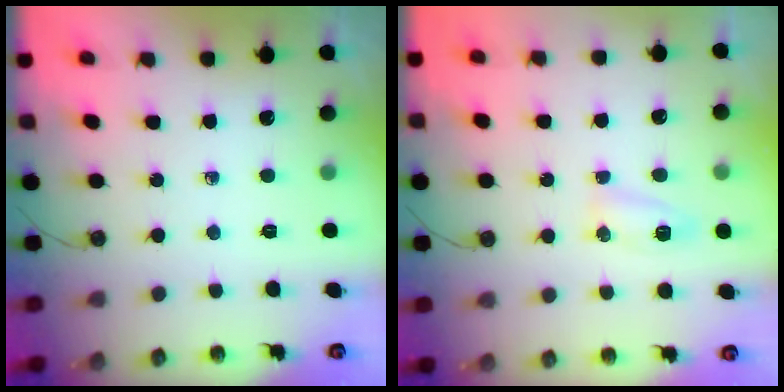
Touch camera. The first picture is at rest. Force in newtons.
{"total": 5.0, "press": 5.0, "slide": 0.6}